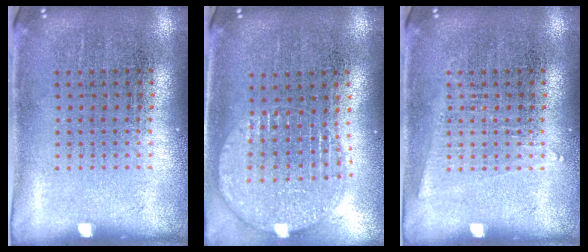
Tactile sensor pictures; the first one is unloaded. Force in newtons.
{"total": 1.6, "press": 1.4, "slide": 0.8}
{"total": 0.9, "press": 0.9, "slide": 0.3}